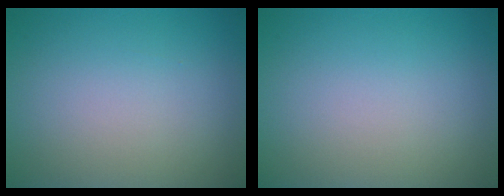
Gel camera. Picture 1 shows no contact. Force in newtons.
{"total": 0.0}